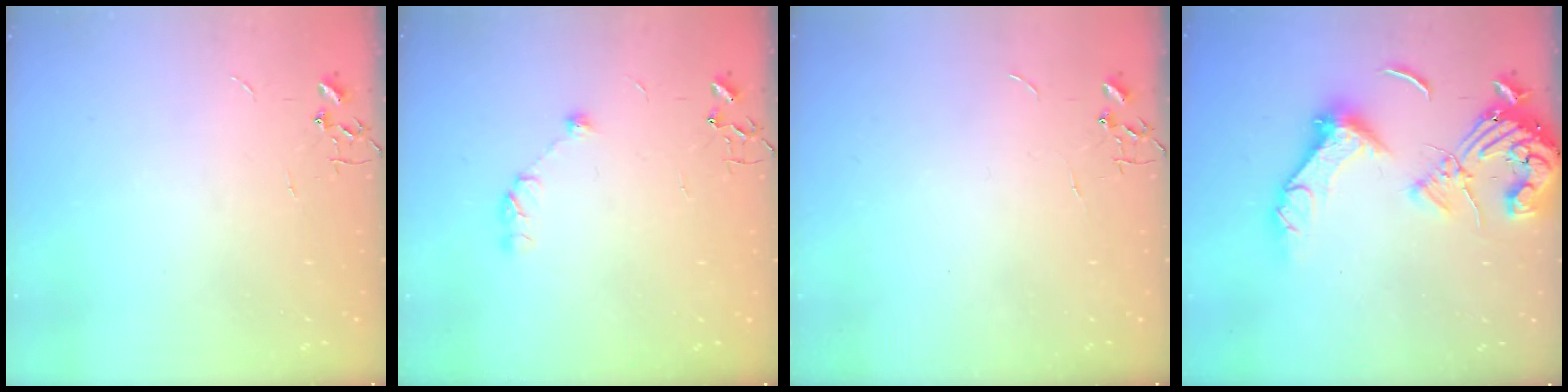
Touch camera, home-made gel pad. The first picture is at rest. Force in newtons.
{"total": 5.7, "press": 5.6, "slide": 0.6}
{"total": 0.0}
{"total": 17.0, "press": 16.9, "slide": 2.3}